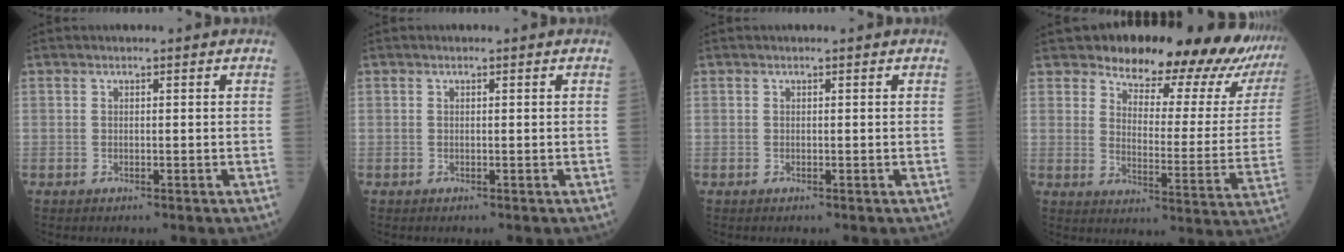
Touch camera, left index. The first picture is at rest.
{"total": 0.0}
{"total": 0.6, "force": [0.5, 0.0, 0.1], "torque": [-0.005, 0.009, 0.009]}
{"total": 24.0, "force": [21.8, 3.9, 9.1], "torque": [-0.113, -0.093, 0.252]}